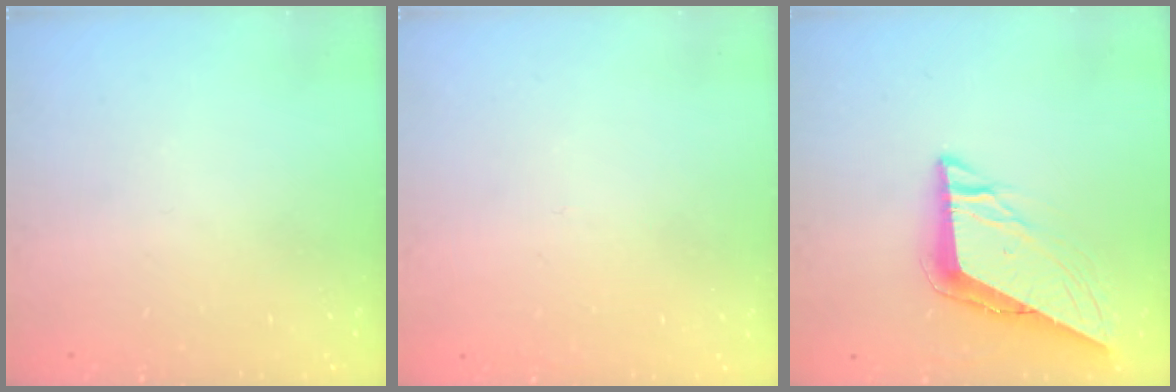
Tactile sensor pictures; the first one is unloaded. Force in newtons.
{"total": 2.6, "press": 2.6, "slide": 0.2}
{"total": 8.8, "press": 8.8, "slide": 0.9}